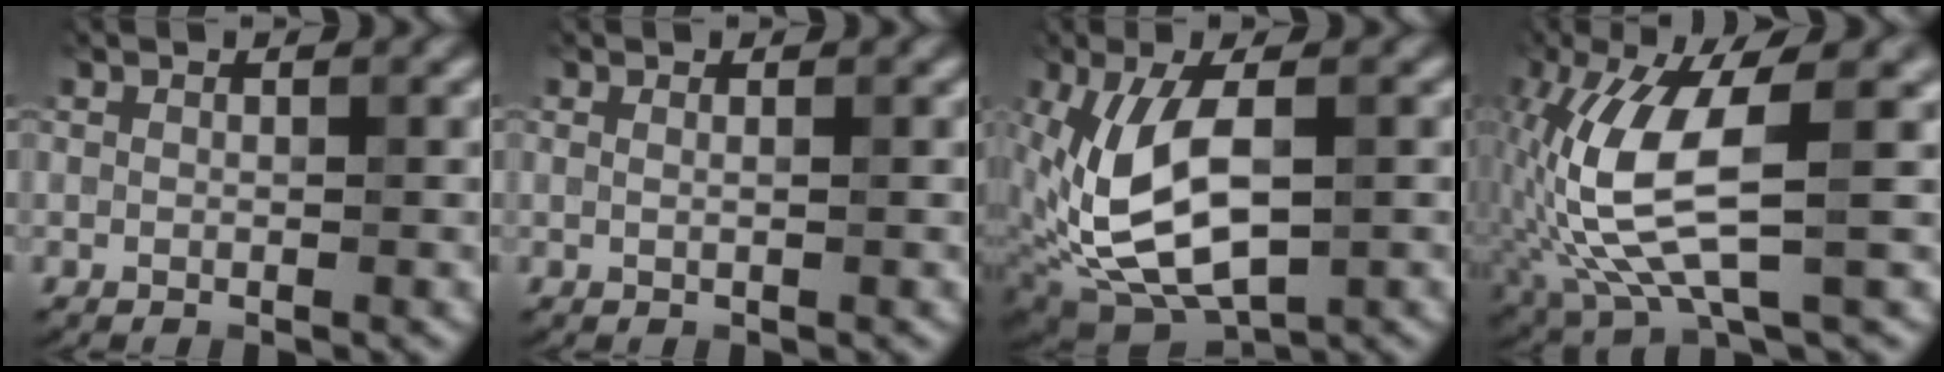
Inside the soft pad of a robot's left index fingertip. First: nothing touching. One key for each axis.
{"total": 0.8, "fx": 0.3, "fy": 0.5, "fz": 0.6, "tx": -0.002, "ty": -0.001, "tz": -0.004}
{"total": 9.7, "fx": -0.2, "fy": 4.6, "fz": 8.5, "tx": -0.191, "ty": -0.006, "tz": 0.008}
{"total": 9.4, "fx": -1.0, "fy": 2.6, "fz": 9.0, "tx": -0.200, "ty": -0.002, "tz": -0.006}